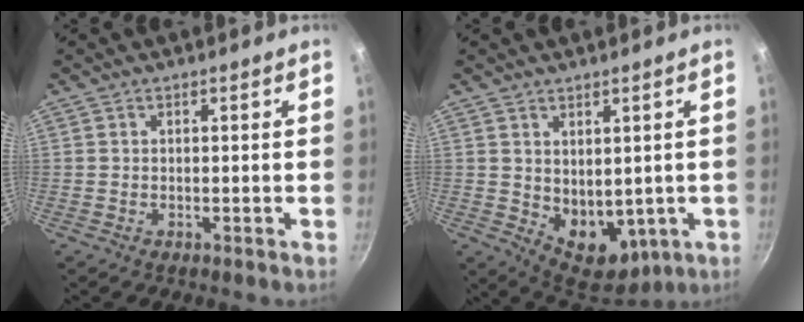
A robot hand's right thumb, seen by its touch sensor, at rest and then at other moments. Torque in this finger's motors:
{"motor_torque": [-0.46, 0.75, -0.12, -0.09, 0.22]}